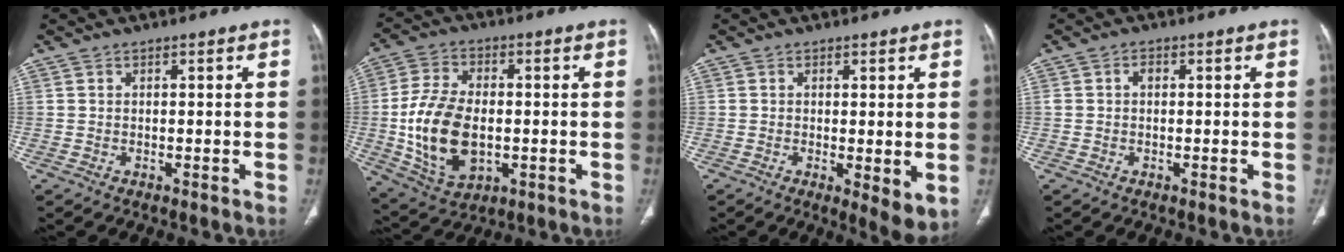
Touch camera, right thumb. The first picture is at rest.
{"total": 15.5, "force": [-1.7, 9.4, 12.2], "torque": [-0.231, -0.001, -0.018]}
{"total": 5.3, "force": [-0.7, 1.5, 5.0], "torque": [-0.078, -0.020, -0.009]}
{"total": 1.3, "force": [0.1, 1.0, 0.9], "torque": [-0.012, 0.007, 0.001]}